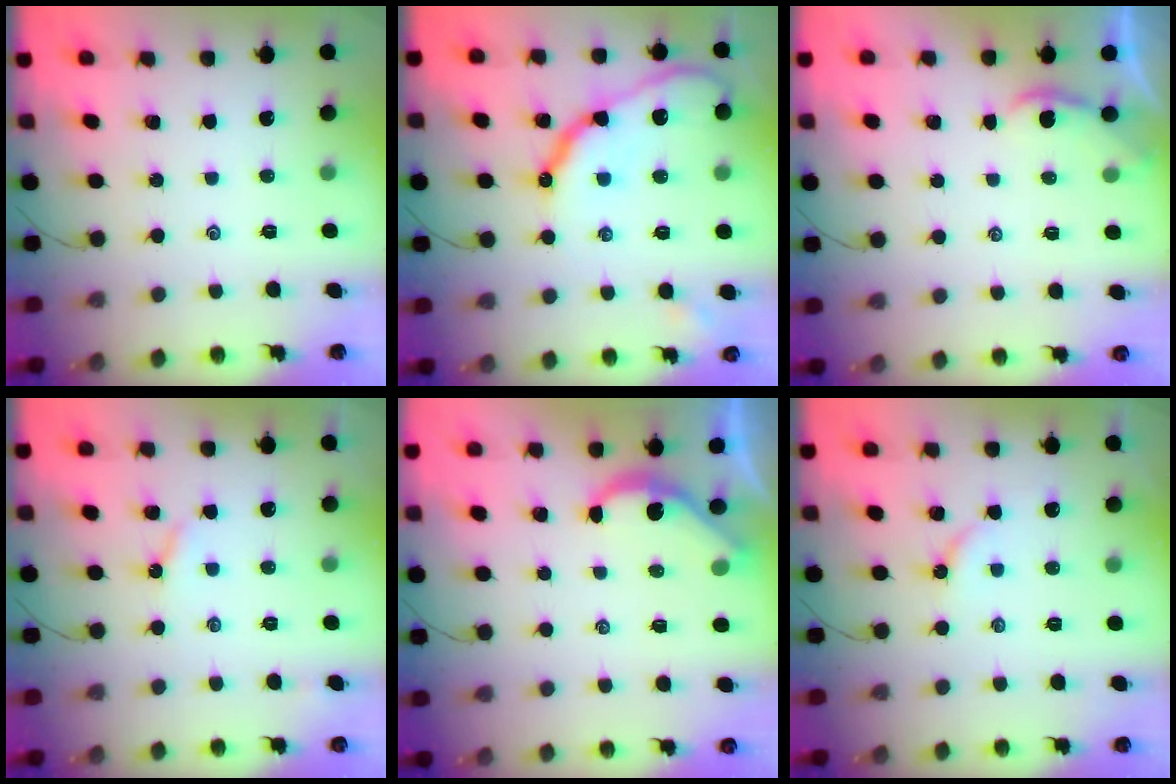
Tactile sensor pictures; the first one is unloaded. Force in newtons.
{"total": 14.0, "press": 13.9, "slide": 1.3}
{"total": 1.2, "press": 1.2, "slide": 0.1}
{"total": 2.5, "press": 2.4, "slide": 0.4}
{"total": 3.3, "press": 3.3, "slide": 0.3}
{"total": 3.4, "press": 3.4, "slide": 0.3}